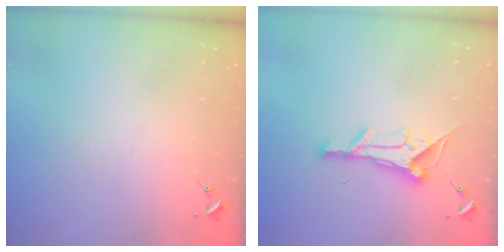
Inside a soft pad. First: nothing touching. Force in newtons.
{"total": 12.8, "press": 12.8, "slide": 0.3}